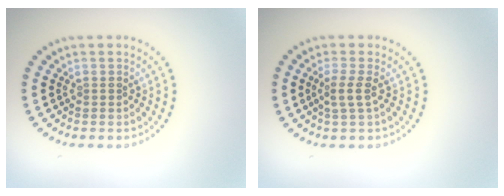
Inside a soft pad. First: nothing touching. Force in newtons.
{"total": 1.7, "press": 1.3, "slide": 1.1}